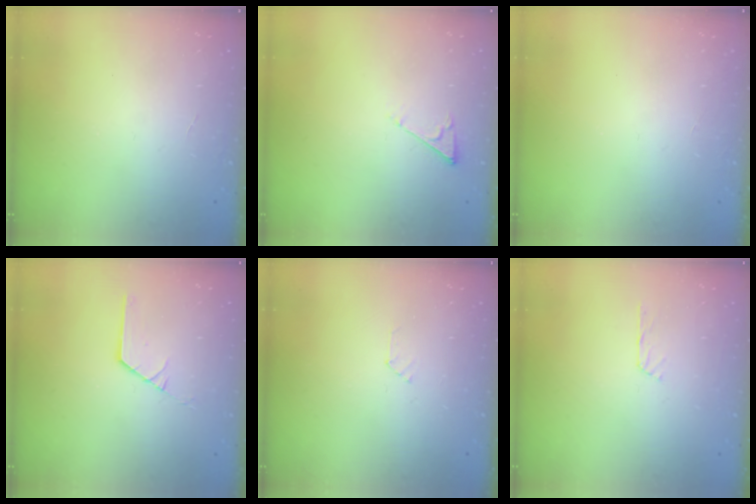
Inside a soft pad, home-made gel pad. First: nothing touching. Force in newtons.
{"total": 3.3, "press": 3.2, "slide": 0.6}
{"total": 0.0}
{"total": 1.3, "press": 1.3, "slide": 0.1}
{"total": 2.3, "press": 2.3, "slide": 0.3}
{"total": 3.2, "press": 3.2, "slide": 0.4}